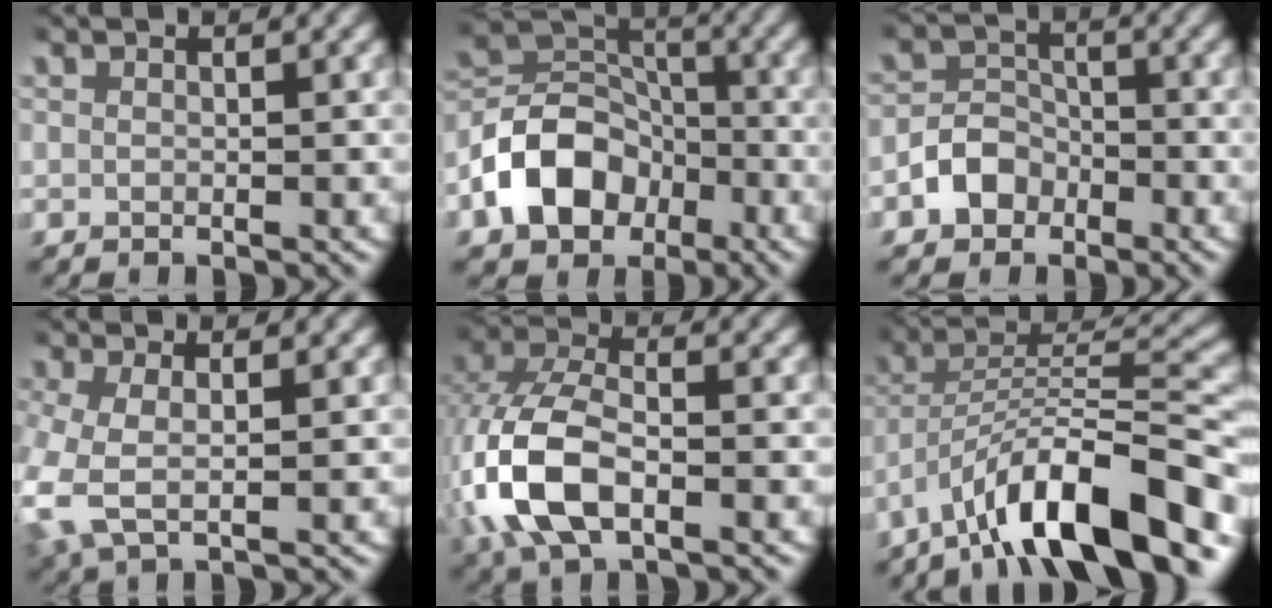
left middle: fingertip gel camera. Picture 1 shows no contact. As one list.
[{"total": 8.3, "force": [-2.9, 6.6, 4.0], "torque": [-0.066, -0.008, -0.054]}, {"total": 3.6, "force": [-1.8, 3.0, 1.0], "torque": [-0.019, 0.000, -0.038]}, {"total": 5.4, "force": [-0.5, 3.8, 3.8], "torque": [-0.122, -0.020, 0.001]}, {"total": 7.5, "force": [-1.0, 4.4, 6.0], "torque": [-0.160, -0.017, -0.011]}, {"total": 9.8, "force": [-5.2, 3.9, 7.3], "torque": [-0.126, -0.006, -0.070]}]